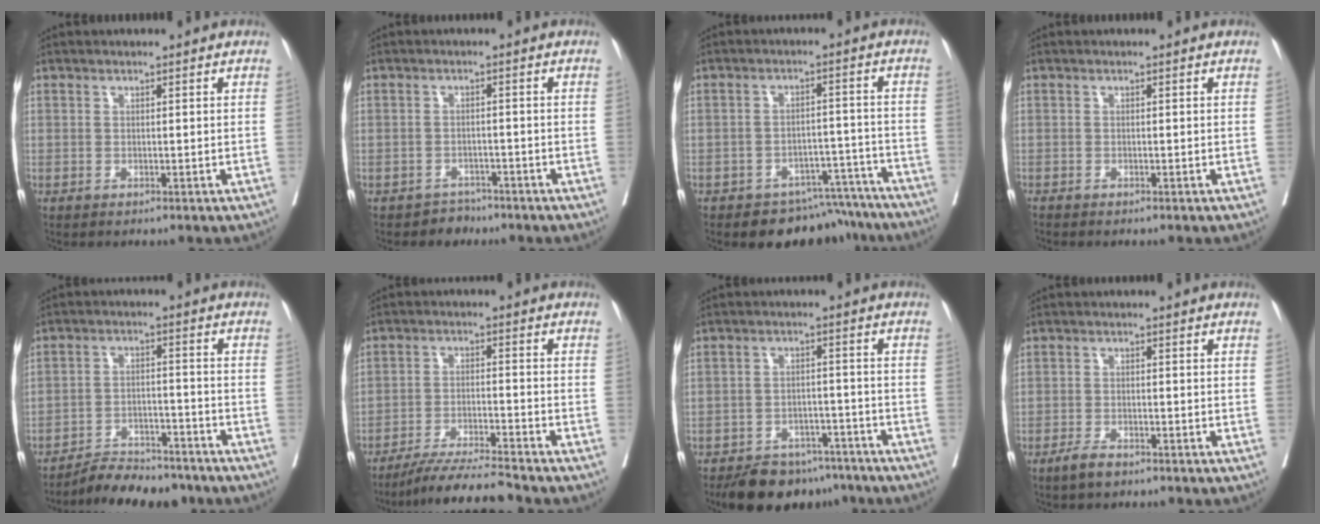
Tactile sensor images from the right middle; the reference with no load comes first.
{"total": 2.4, "force": [-1.9, 1.3, -0.6], "torque": [0.007, 0.005, -0.032]}
{"total": 9.0, "force": [-7.8, 4.3, 0.7], "torque": [0.024, 0.033, -0.098]}
{"total": 0.5, "force": [-0.5, -0.1, 0.0], "torque": [-0.001, -0.002, -0.013]}
{"total": 9.9, "force": [-9.2, 2.5, 2.6], "torque": [-0.030, 0.010, -0.145]}
{"total": 8.5, "force": [-7.8, -1.3, 3.1], "torque": [-0.046, -0.021, -0.141]}
{"total": 10.5, "force": [-8.6, 5.0, 3.3], "torque": [-0.035, 0.008, -0.124]}
{"total": 2.7, "force": [-2.1, 0.8, 1.5], "torque": [-0.033, -0.002, -0.038]}